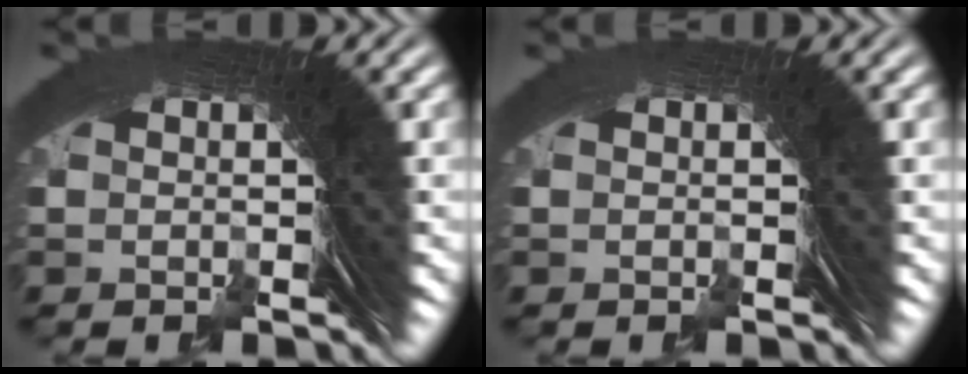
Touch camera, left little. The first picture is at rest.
{"total": 0.0}